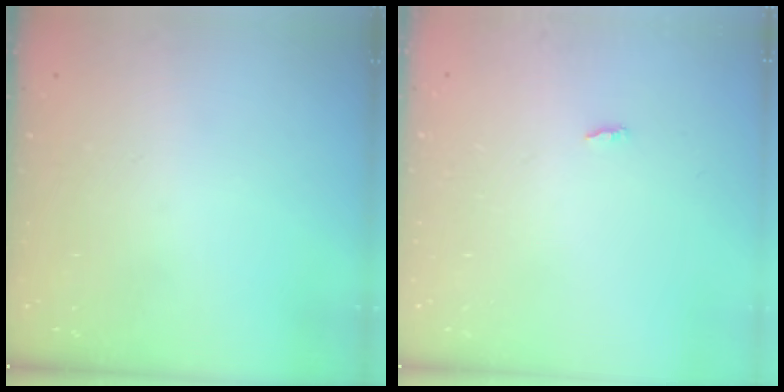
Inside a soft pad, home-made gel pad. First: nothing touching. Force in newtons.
{"total": 1.8, "press": 1.8, "slide": 0.2}